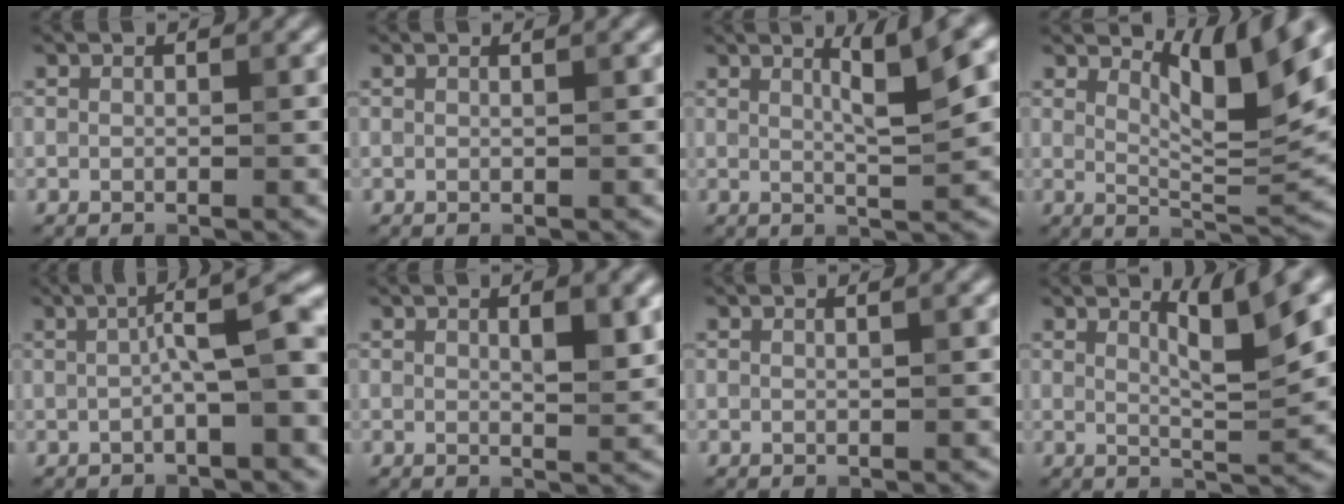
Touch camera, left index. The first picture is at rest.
{"total": 0.8, "force": [0.4, 0.3, 0.6], "torque": [-0.002, -0.001, -0.003]}
{"total": 5.4, "force": [2.2, 0.9, 4.8], "torque": [-0.064, 0.006, 0.033]}
{"total": 6.2, "force": [3.5, 1.2, 4.9], "torque": [-0.082, -0.007, 0.061]}
{"total": 5.3, "force": [0.2, 0.8, 5.3], "torque": [-0.078, 0.020, -0.006]}
{"total": 3.3, "force": [1.2, 0.8, 3.0], "torque": [-0.038, 0.001, 0.019]}
{"total": 1.1, "force": [0.5, 0.5, 0.9], "torque": [-0.005, 0.000, -0.005]}
{"total": 5.5, "force": [2.9, 0.8, 4.6], "torque": [-0.066, 0.003, 0.049]}